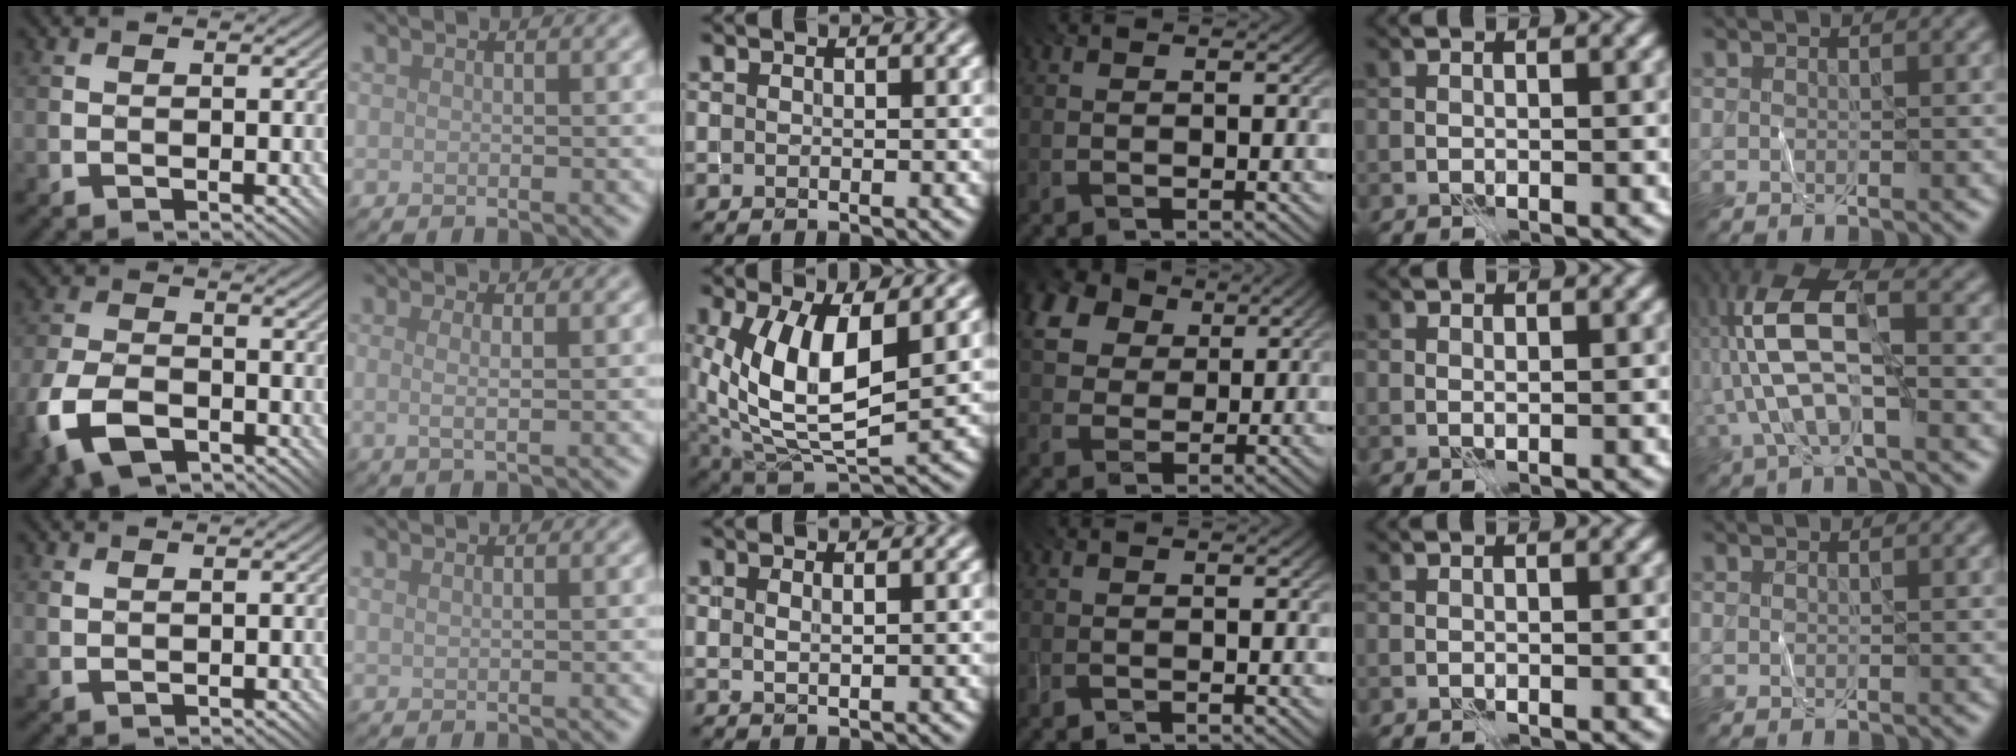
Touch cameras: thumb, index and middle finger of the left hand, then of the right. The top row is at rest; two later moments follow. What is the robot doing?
{"motion": "fold", "object": "shorts"}